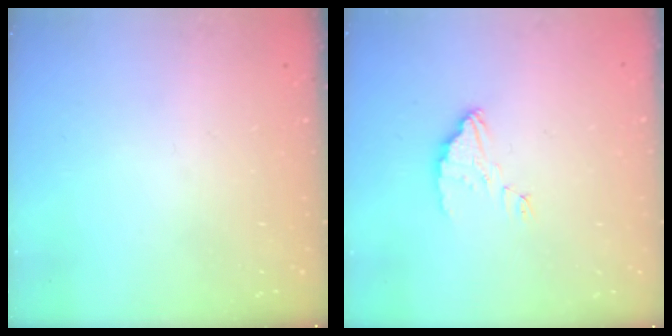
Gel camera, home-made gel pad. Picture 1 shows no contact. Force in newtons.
{"total": 2.9, "press": 2.9, "slide": 0.2}